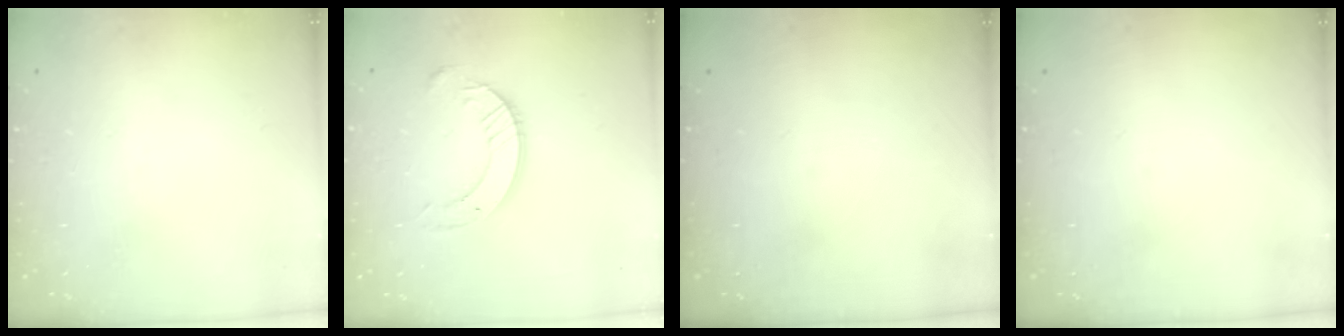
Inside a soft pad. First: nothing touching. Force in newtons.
{"total": 10.1, "press": 10.0, "slide": 1.0}
{"total": 0.0}
{"total": 0.0}